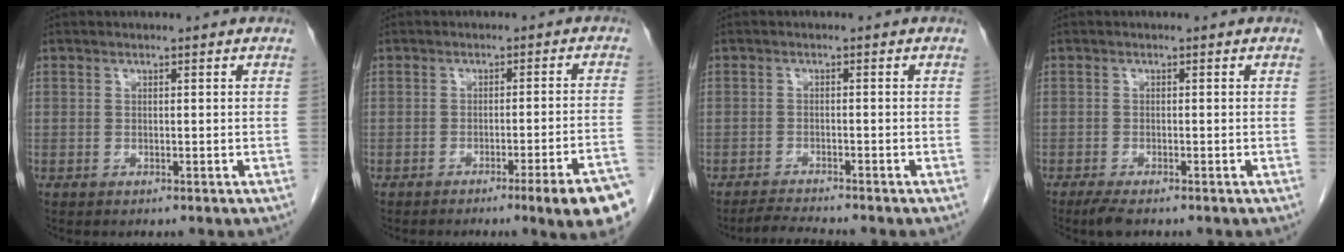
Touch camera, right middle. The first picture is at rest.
{"total": 9.3, "force": [-6.0, -0.9, 7.0], "torque": [-0.068, -0.006, -0.081]}
{"total": 3.1, "force": [-3.0, -0.6, 0.7], "torque": [-0.018, -0.017, -0.051]}
{"total": 2.6, "force": [-2.0, 0.4, 1.6], "torque": [-0.034, -0.008, -0.034]}